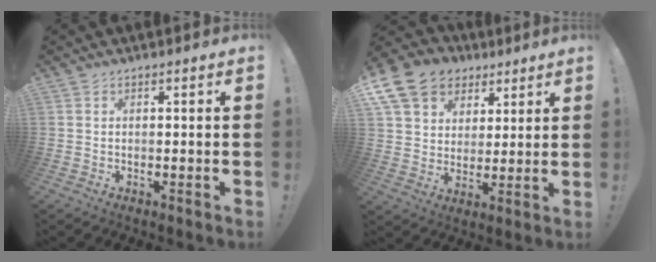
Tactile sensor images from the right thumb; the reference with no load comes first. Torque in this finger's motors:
{"motor_torque": [2.22, 2.79, 1.84, 0.93, 0.38]}